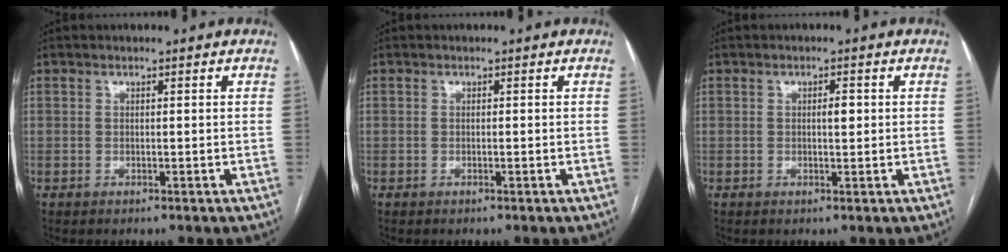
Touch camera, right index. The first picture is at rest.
{"total": 0.0}
{"total": 1.6, "force": [0.2, 0.5, 1.5], "torque": [-0.025, 0.002, 0.004]}